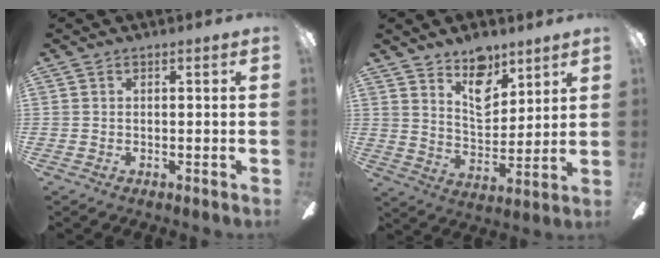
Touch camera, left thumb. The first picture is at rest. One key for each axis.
{"total": 11.0, "fx": 8.0, "fy": 5.6, "fz": 5.0, "tx": -0.066, "ty": -0.046, "tz": 0.145}